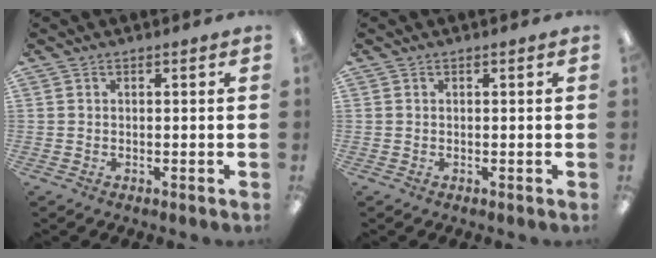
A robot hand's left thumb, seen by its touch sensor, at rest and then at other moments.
{"total": 0.0}